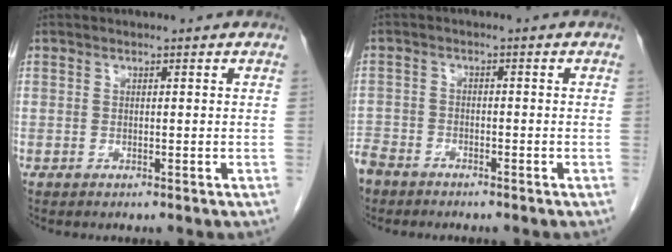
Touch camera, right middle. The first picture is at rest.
{"total": 6.3, "force": [-5.1, 3.3, 1.5], "torque": [-0.036, -0.002, -0.095]}